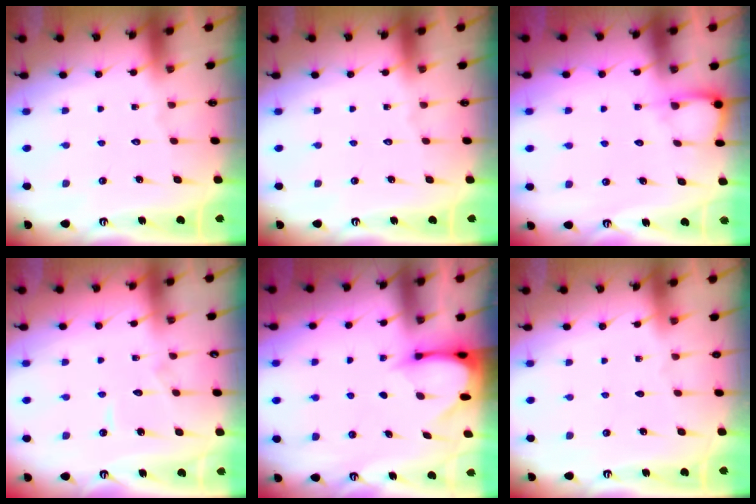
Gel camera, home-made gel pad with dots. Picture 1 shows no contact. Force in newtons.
{"total": 0.0}
{"total": 3.5, "press": 3.5, "slide": 0.4}
{"total": 3.8, "press": 3.8, "slide": 0.3}
{"total": 3.5, "press": 3.5, "slide": 0.3}
{"total": 0.5, "press": 0.2, "slide": 0.5}